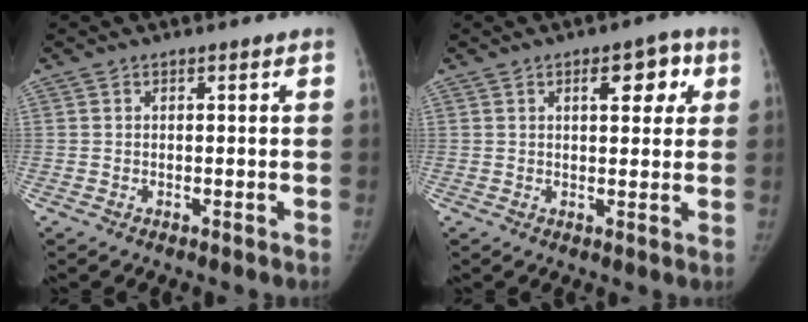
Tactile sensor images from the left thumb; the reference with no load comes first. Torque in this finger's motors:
{"motor_torque": [-0.02, 0.01, 0.45, -0.35, 0.15]}